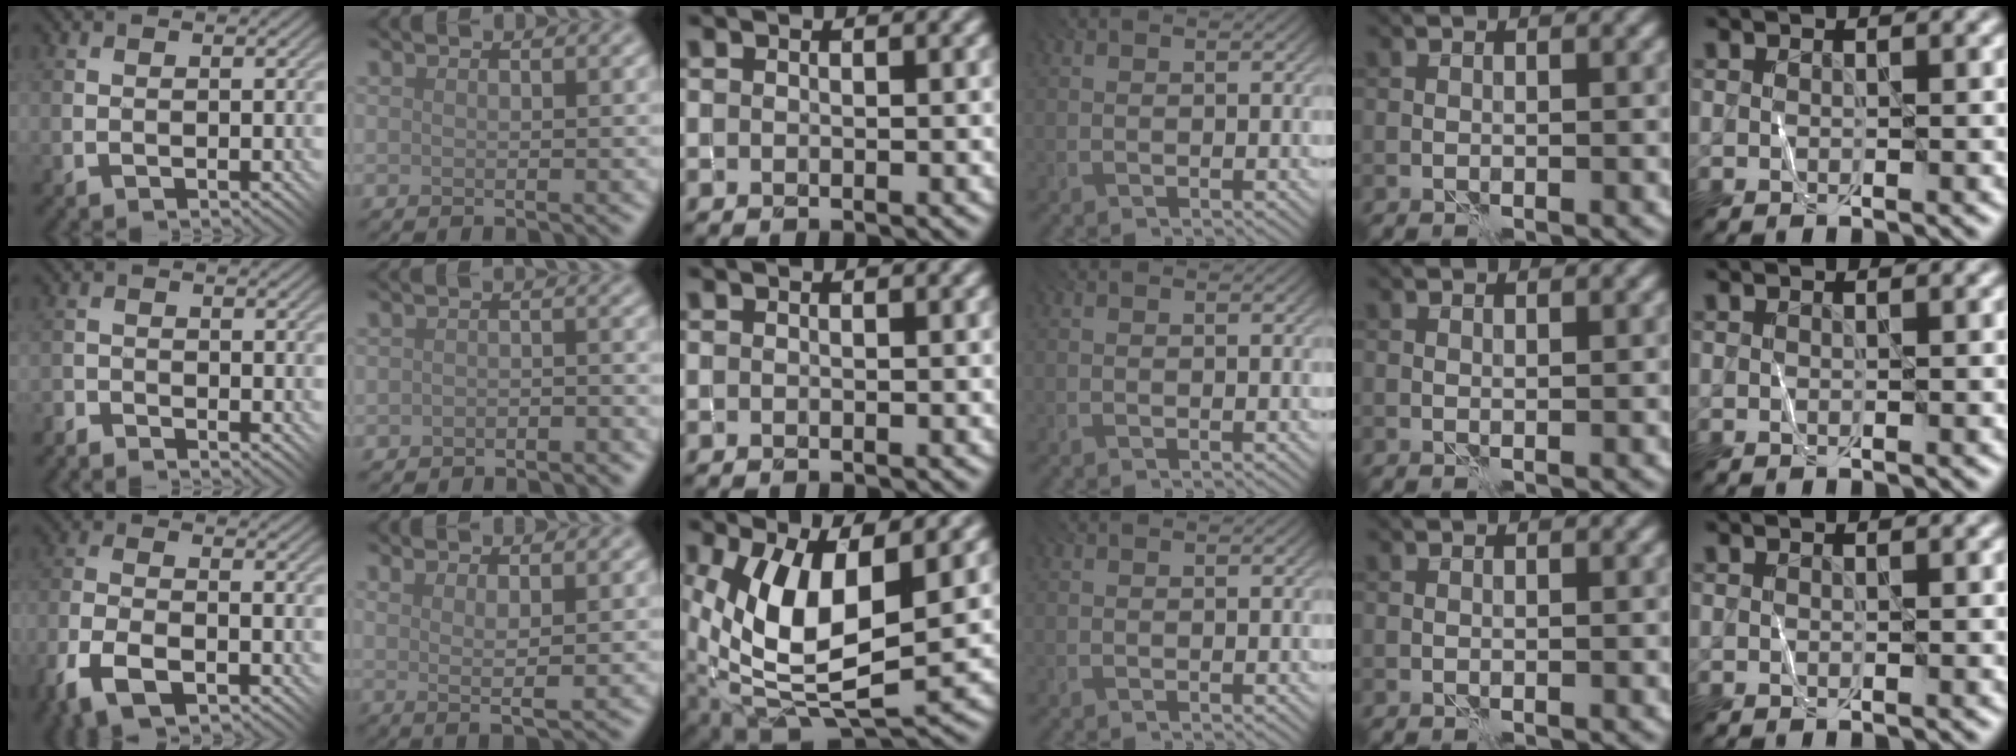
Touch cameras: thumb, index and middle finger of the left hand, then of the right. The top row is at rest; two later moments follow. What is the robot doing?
{"motion": "fold", "object": "shorts"}